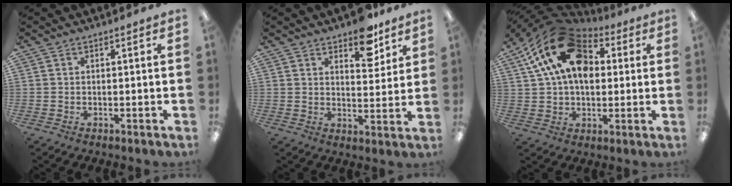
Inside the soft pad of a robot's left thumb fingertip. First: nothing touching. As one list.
[{"total": 9.7, "force": [7.0, 4.7, 4.9], "torque": [-0.043, -0.041, 0.118]}, {"total": 19.8, "force": [6.6, 13.3, 13.1], "torque": [-0.255, -0.012, 0.117]}]